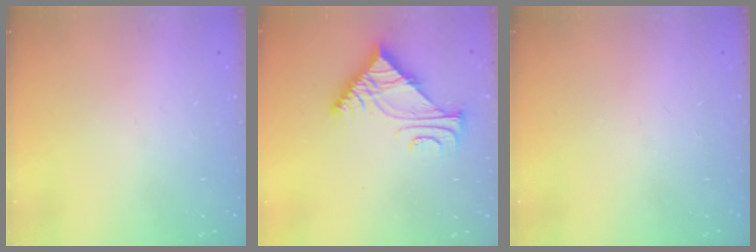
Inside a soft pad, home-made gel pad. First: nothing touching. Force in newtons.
{"total": 7.3, "press": 7.3, "slide": 0.6}
{"total": 0.0}